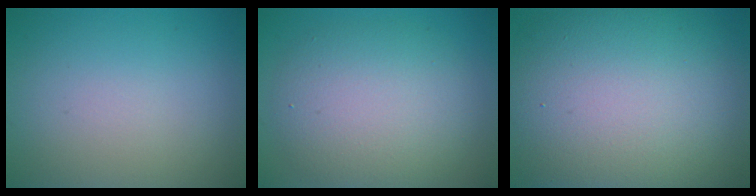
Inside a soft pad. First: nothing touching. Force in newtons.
{"total": 6.7, "press": 6.7, "slide": 0.3}
{"total": 15.9, "press": 15.8, "slide": 0.9}